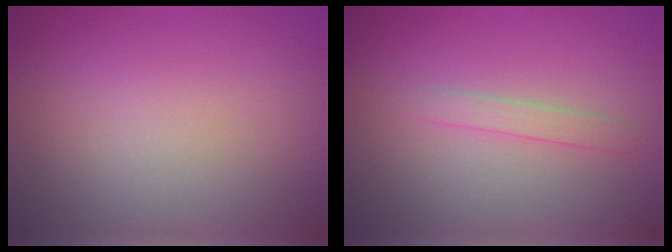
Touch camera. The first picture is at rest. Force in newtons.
{"total": 1.3, "press": 1.3, "slide": 0.1}